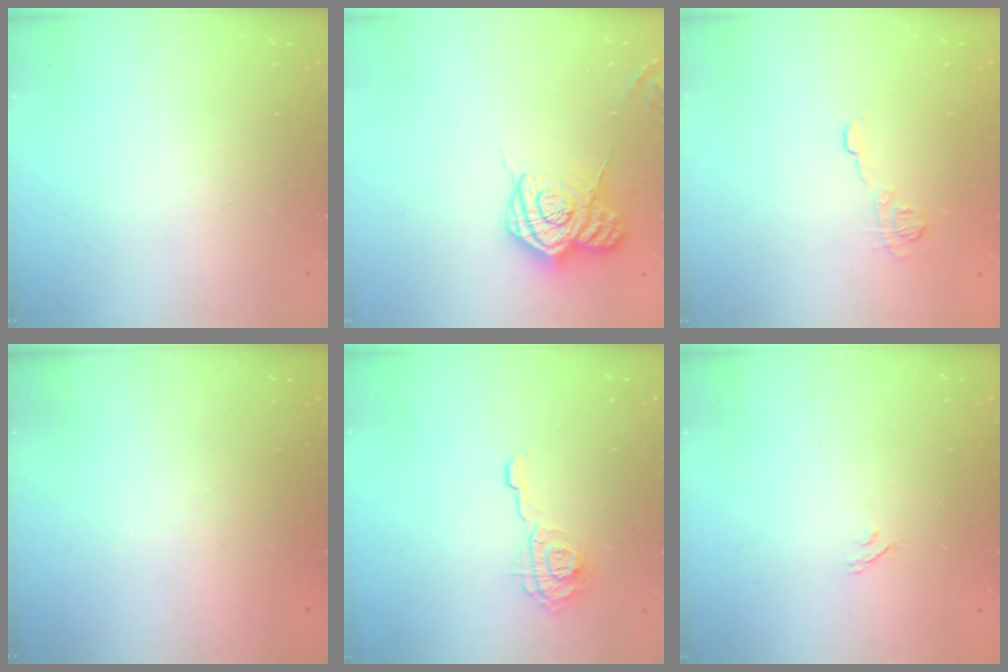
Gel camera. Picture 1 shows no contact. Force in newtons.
{"total": 14.1, "press": 14.0, "slide": 1.3}
{"total": 7.7, "press": 7.6, "slide": 1.2}
{"total": 2.6, "press": 2.5, "slide": 0.9}
{"total": 9.5, "press": 9.4, "slide": 0.6}
{"total": 2.2, "press": 1.9, "slide": 1.1}